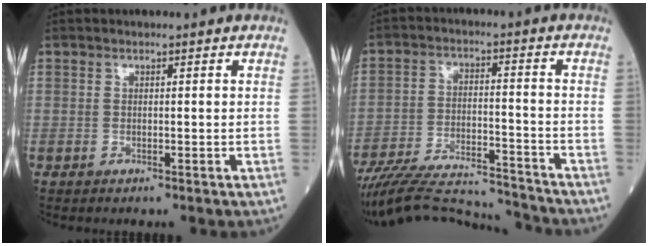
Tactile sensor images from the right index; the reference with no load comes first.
{"total": 16.2, "force": [-15.8, 1.4, 3.5], "torque": [-0.074, 0.007, -0.248]}